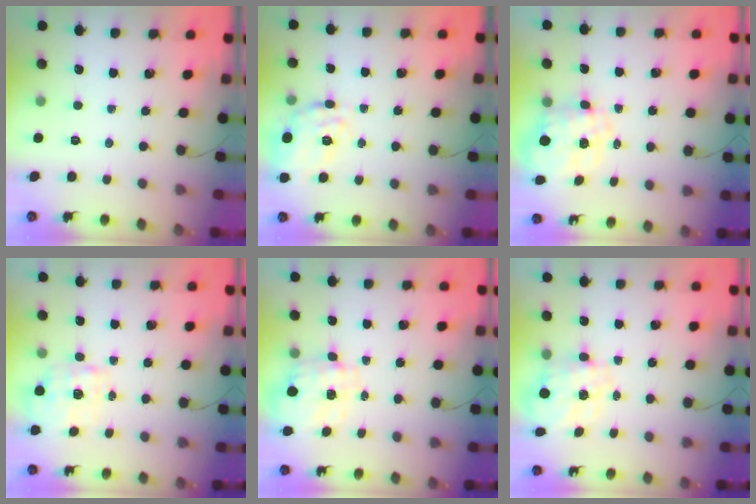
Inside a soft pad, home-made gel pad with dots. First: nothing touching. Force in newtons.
{"total": 12.3, "press": 12.1, "slide": 1.8}
{"total": 3.7, "press": 3.2, "slide": 1.9}
{"total": 1.9, "press": 1.8, "slide": 0.6}
{"total": 2.6, "press": 2.4, "slide": 1.0}
{"total": 7.9, "press": 7.8, "slide": 1.0}